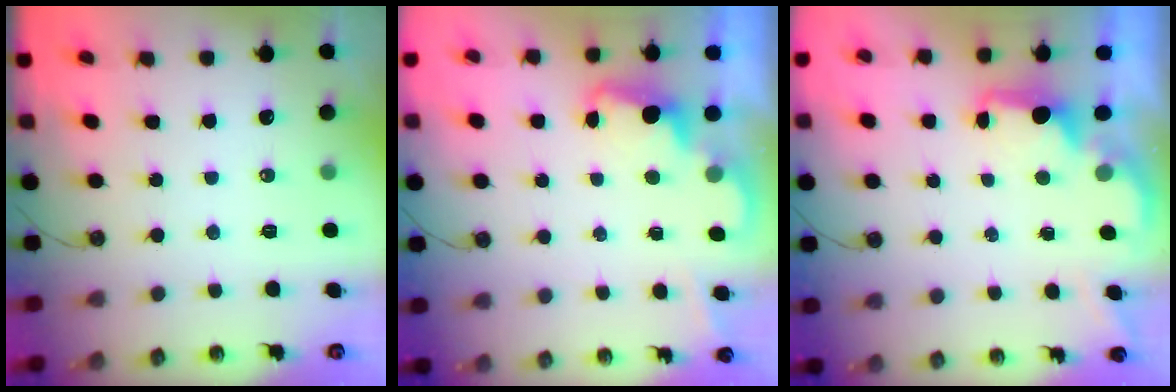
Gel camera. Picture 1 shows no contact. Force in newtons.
{"total": 2.4, "press": 2.3, "slide": 0.5}
{"total": 1.8, "press": 1.6, "slide": 0.8}